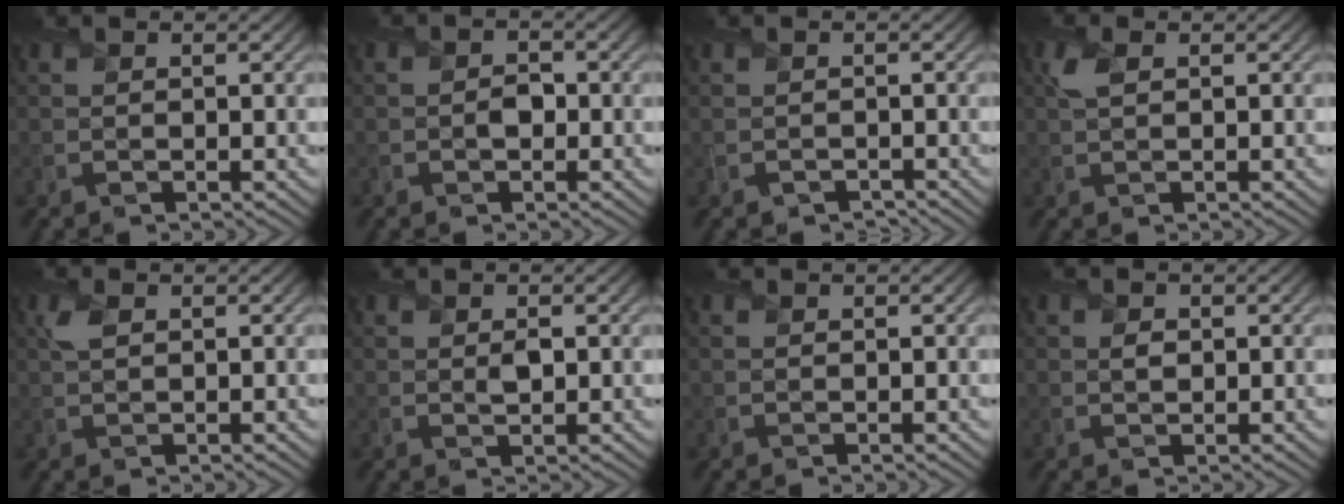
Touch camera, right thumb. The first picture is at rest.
{"total": 1.6, "force": [-0.5, 1.3, 0.9], "torque": [-0.013, -0.001, -0.012]}
{"total": 1.3, "force": [-1.0, 0.9, 0.1], "torque": [-0.003, -0.009, -0.020]}
{"total": 1.8, "force": [0.7, 0.8, 1.4], "torque": [-0.038, 0.006, 0.011]}
{"total": 1.4, "force": [0.7, 0.6, 1.1], "torque": [-0.031, 0.004, 0.012]}
{"total": 1.3, "force": [0.2, 0.8, 1.0], "torque": [-0.018, -0.004, 0.006]}
{"total": 0.0}
{"total": 1.1, "force": [0.2, 0.9, 0.6], "torque": [-0.011, -0.003, 0.003]}